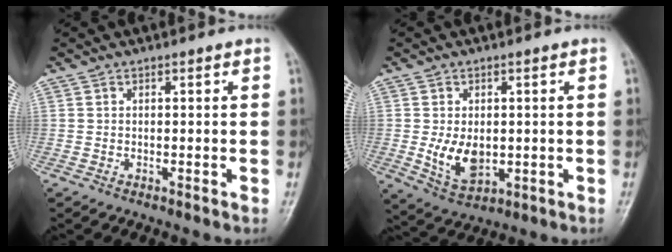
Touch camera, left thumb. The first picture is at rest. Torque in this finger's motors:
{"motor_torque": [-0.01, 0.38, 0.21, -0.04, 0.05]}